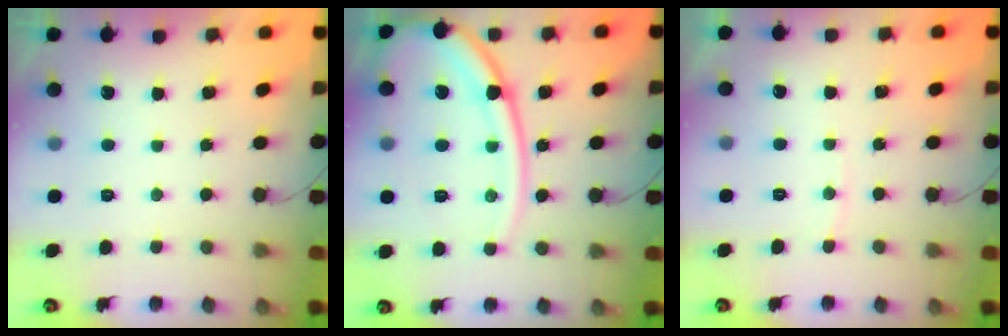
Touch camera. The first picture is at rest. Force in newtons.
{"total": 17.5, "press": 17.4, "slide": 1.9}
{"total": 2.9, "press": 2.9, "slide": 0.4}